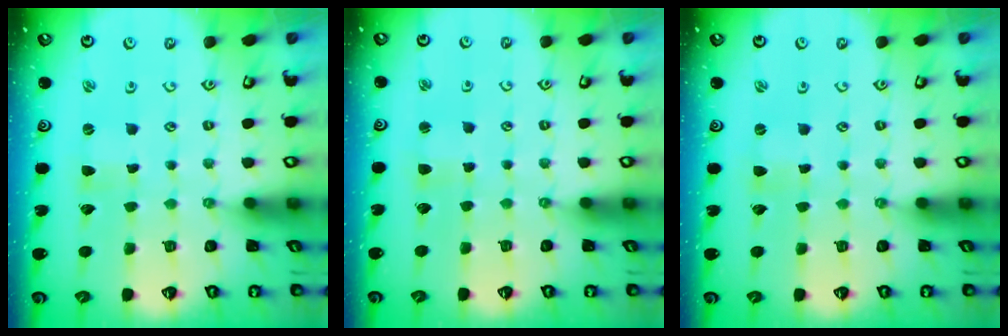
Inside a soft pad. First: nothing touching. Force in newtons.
{"total": 2.9, "press": 2.9, "slide": 0.4}
{"total": 0.0}